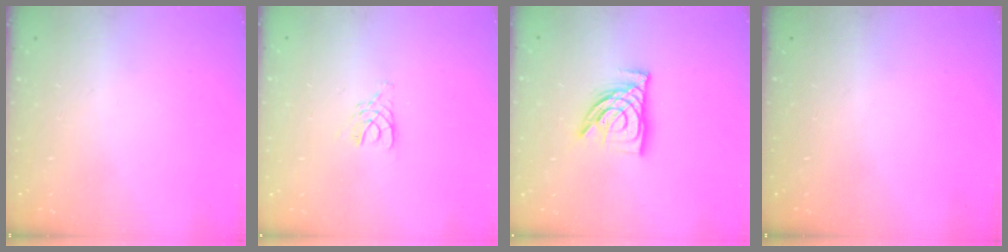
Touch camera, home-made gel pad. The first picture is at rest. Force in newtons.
{"total": 4.4, "press": 4.4, "slide": 0.6}
{"total": 11.3, "press": 11.2, "slide": 1.0}
{"total": 0.0}